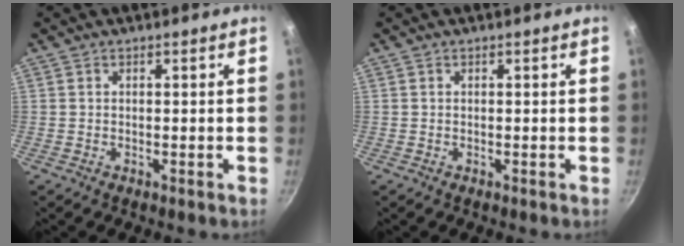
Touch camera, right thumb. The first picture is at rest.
{"total": 0.0}